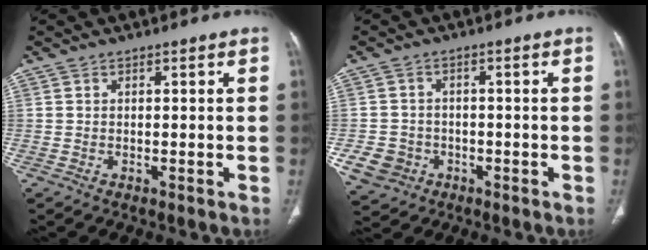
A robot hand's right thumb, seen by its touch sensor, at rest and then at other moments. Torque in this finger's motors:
{"motor_torque": [3.03, 1.54, 1.34, -1.42, 0.28]}